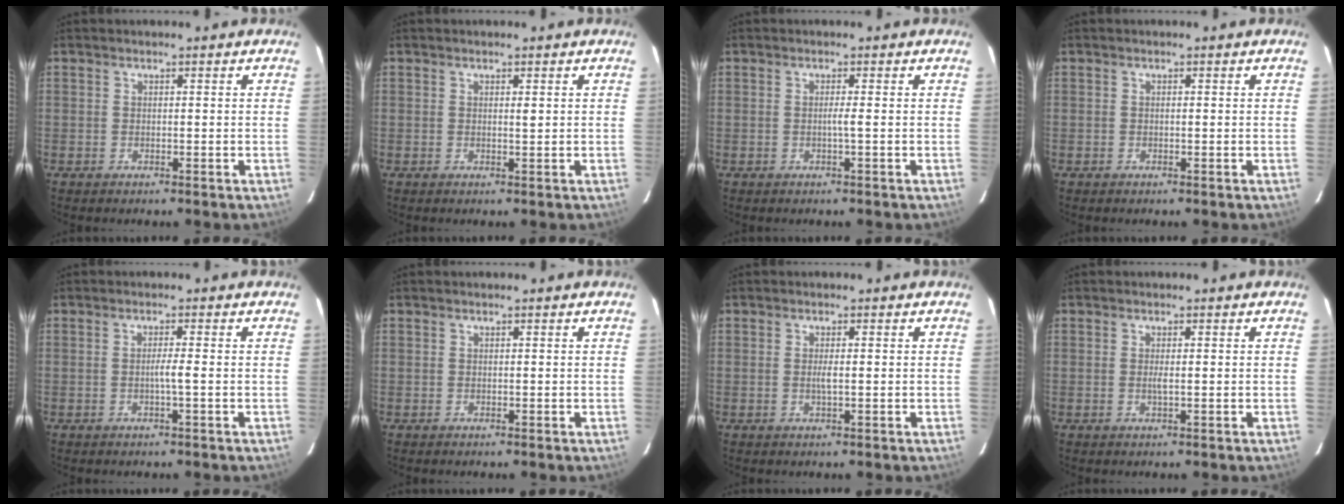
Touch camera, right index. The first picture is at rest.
{"total": 0.7, "force": [0.2, 0.1, 0.7], "torque": [-0.013, -0.001, 0.002]}
{"total": 1.1, "force": [-0.2, -0.3, 1.0], "torque": [-0.018, 0.001, -0.006]}
{"total": 0.0}
{"total": 1.8, "force": [-0.4, -0.3, 1.7], "torque": [-0.031, 0.000, -0.008]}
{"total": 0.0}
{"total": 1.6, "force": [-0.1, 0.1, 1.6], "torque": [-0.035, 0.000, -0.002]}
{"total": 1.3, "force": [-0.1, 0.1, 1.3], "torque": [-0.028, -0.001, -0.002]}